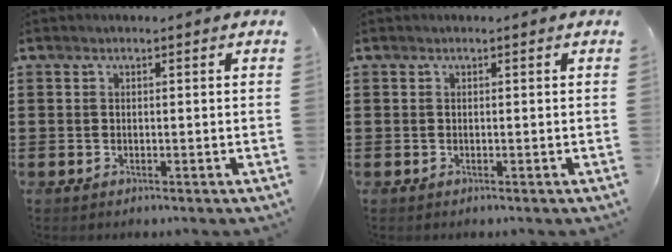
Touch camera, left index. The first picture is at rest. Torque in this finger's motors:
{"motor_torque": [0.00, 0.00, 0.00, 0.00]}